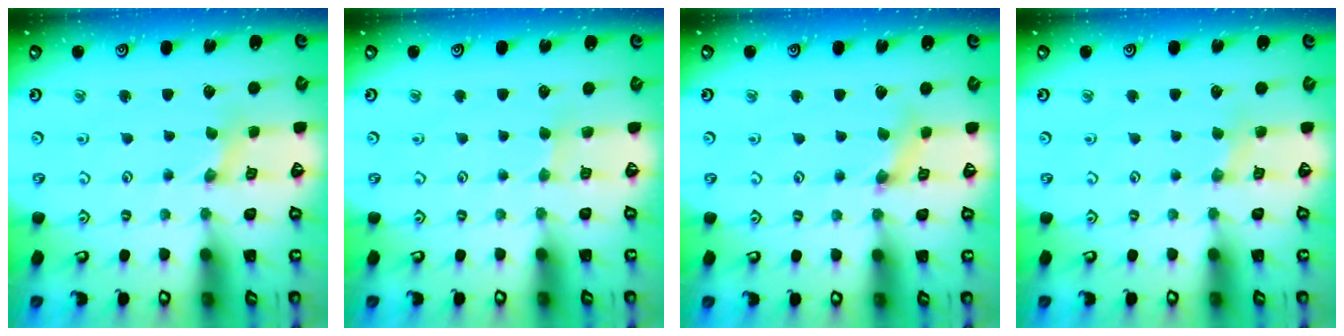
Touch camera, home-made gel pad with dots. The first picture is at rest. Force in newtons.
{"total": 2.0, "press": 2.0, "slide": 0.5}
{"total": 2.4, "press": 2.3, "slide": 0.4}
{"total": 2.2, "press": 2.1, "slide": 0.4}